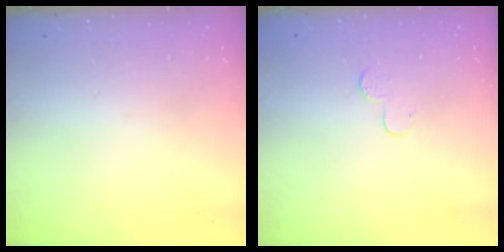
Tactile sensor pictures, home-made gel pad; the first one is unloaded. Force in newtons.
{"total": 3.9, "press": 3.9, "slide": 0.4}